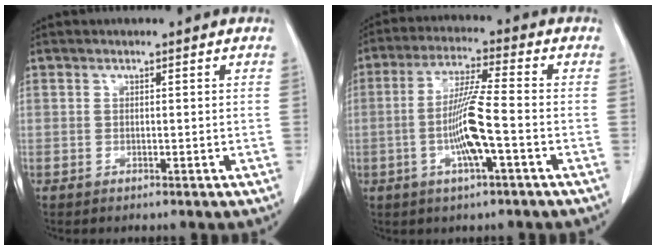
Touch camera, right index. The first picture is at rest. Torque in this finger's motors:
{"motor_torque": [0.28, -0.20, 0.25, 0.16]}